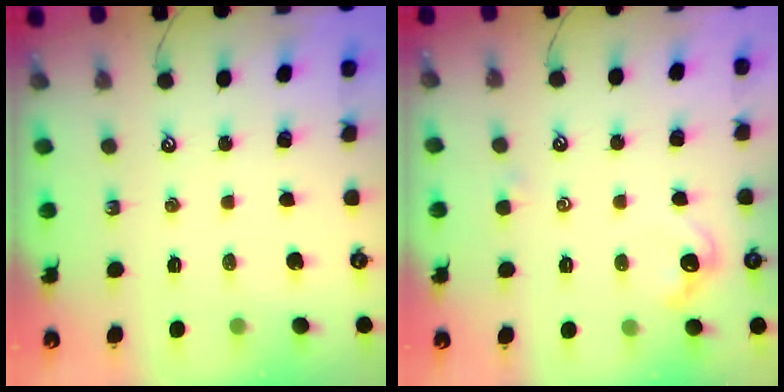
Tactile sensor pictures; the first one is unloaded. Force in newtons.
{"total": 2.3, "press": 2.3, "slide": 0.4}